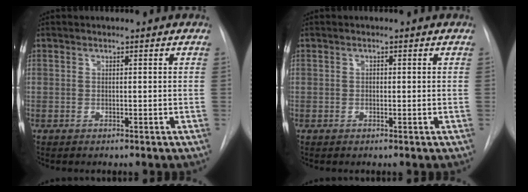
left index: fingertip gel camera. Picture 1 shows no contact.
{"total": 0.6, "force": [0.0, 0.4, 0.4], "torque": [-0.005, 0.002, -0.001]}